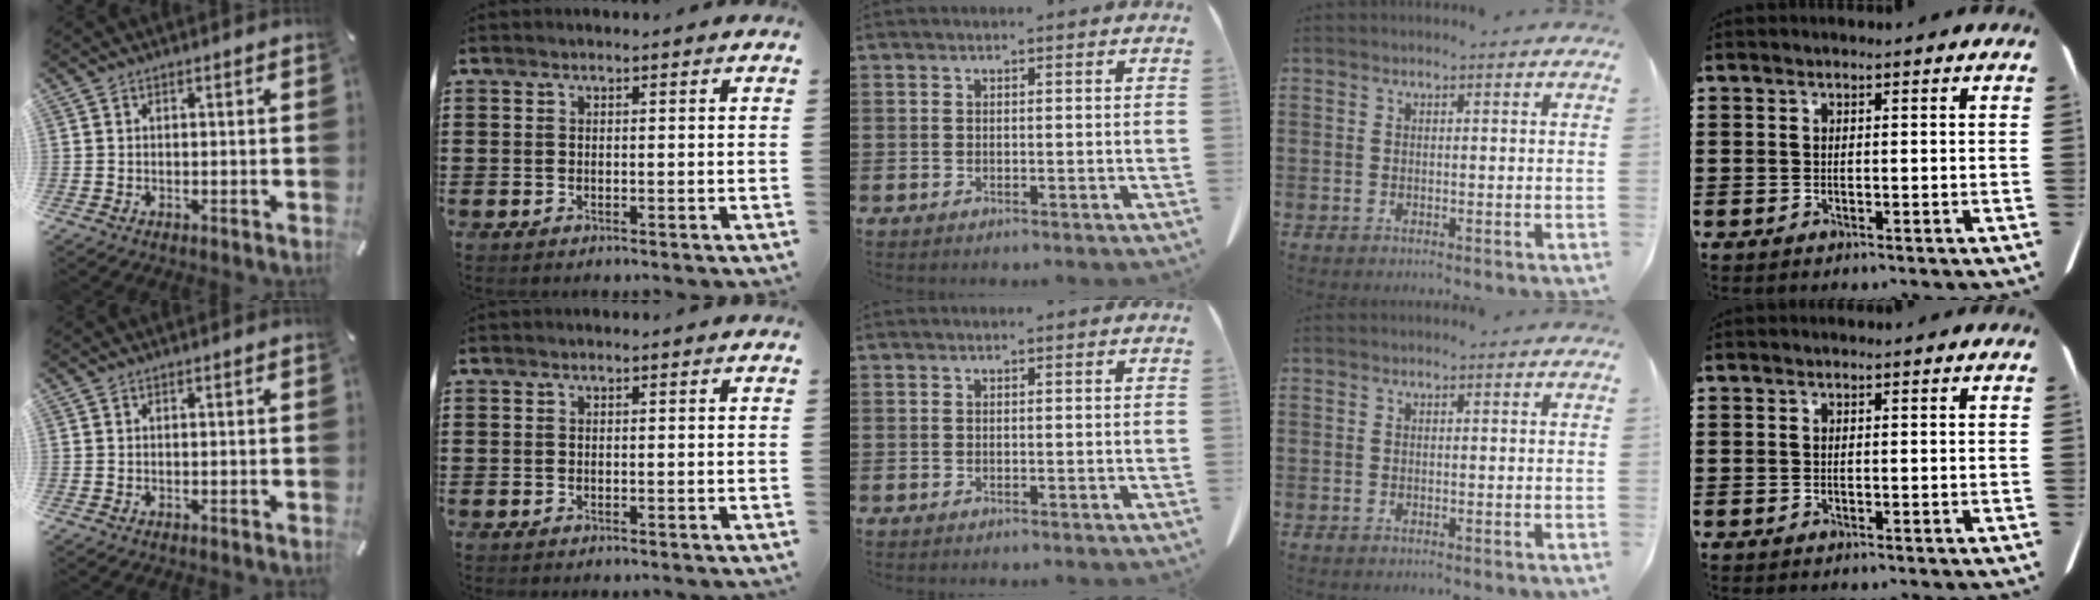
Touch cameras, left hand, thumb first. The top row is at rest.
{}